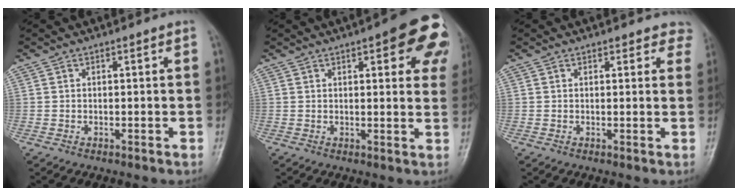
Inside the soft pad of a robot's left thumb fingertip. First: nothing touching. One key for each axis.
{"total": 13.4, "fx": 5.8, "fy": 4.7, "fz": 11.2, "tx": -0.094, "ty": -0.013, "tz": 0.057}
{"total": 4.0, "fx": 3.5, "fy": 1.9, "fz": 0.6, "tx": 0.035, "ty": -0.013, "tz": 0.019}